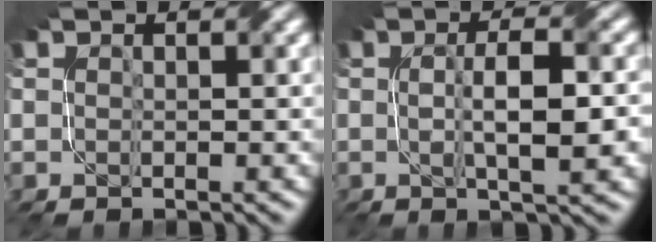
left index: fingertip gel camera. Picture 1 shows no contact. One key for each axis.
{"total": 6.3, "fx": 0.0, "fy": 1.4, "fz": 6.1, "tx": -0.100, "ty": 0.003, "tz": 0.001}